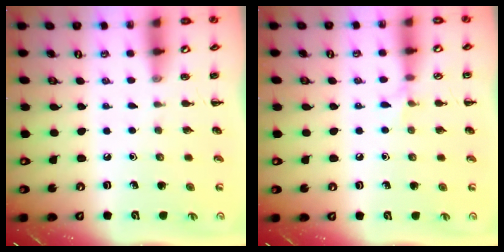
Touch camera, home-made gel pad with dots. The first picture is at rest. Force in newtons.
{"total": 4.6, "press": 4.2, "slide": 1.7}